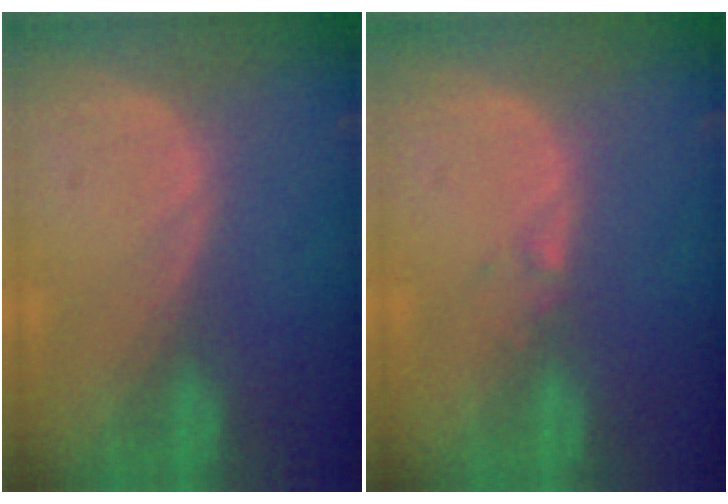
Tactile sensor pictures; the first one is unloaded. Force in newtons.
{"total": 0.7, "press": 0.6, "slide": 0.4}